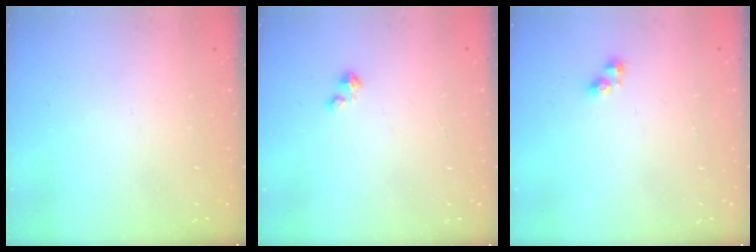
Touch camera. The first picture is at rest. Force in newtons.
{"total": 1.4, "press": 1.4, "slide": 0.2}
{"total": 3.3, "press": 3.3, "slide": 0.4}